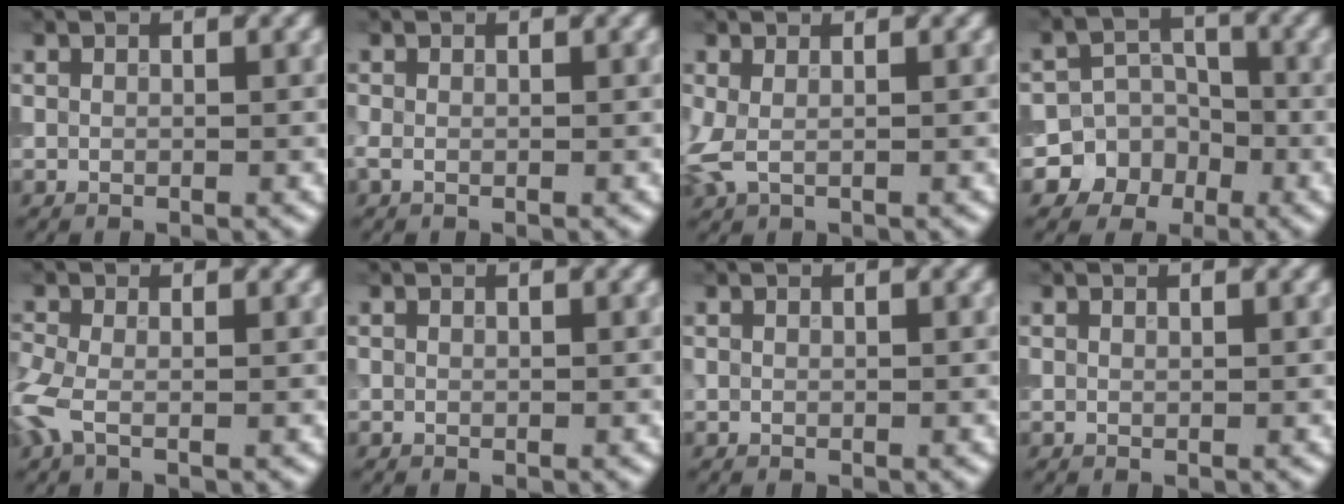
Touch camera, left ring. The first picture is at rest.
{"total": 0.6, "force": [-0.2, 0.2, 0.5], "torque": [-0.013, -0.002, -0.004]}
{"total": 1.8, "force": [0.3, 0.7, 1.6], "torque": [-0.041, 0.002, 0.002]}
{"total": 7.7, "force": [-3.5, 6.8, 0.7], "torque": [0.005, -0.002, -0.075]}
{"total": 3.0, "force": [-1.0, 1.3, 2.5], "torque": [-0.071, -0.005, -0.030]}
{"total": 0.0}
{"total": 0.0}
{"total": 0.0}